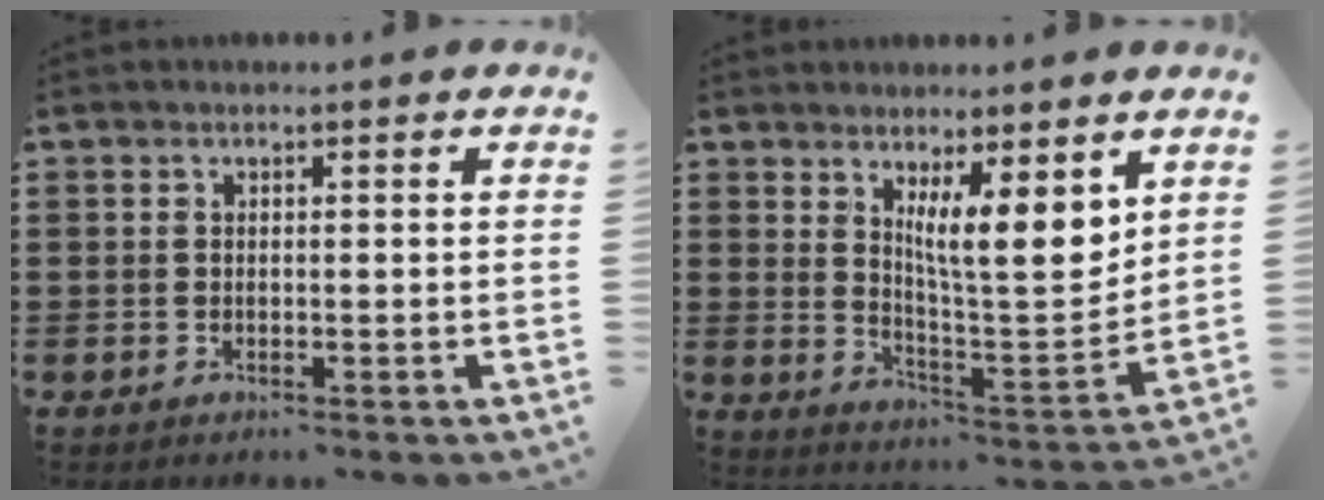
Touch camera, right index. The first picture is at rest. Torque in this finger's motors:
{"motor_torque": [1.46, 0.67, 0.67, 0.21]}